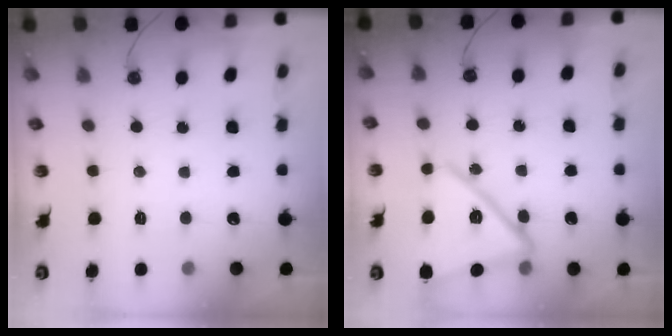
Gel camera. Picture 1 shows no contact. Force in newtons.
{"total": 16.9, "press": 16.9, "slide": 1.5}